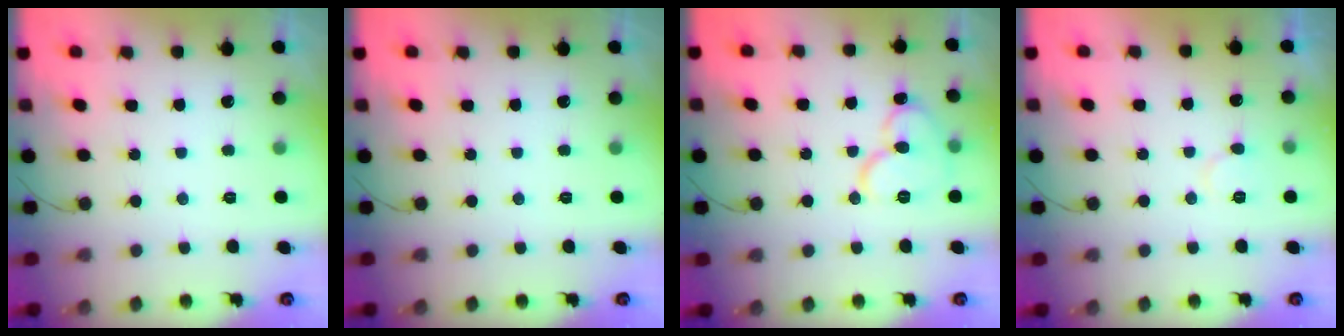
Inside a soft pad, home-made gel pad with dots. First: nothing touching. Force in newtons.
{"total": 0.0}
{"total": 11.7, "press": 11.6, "slide": 1.5}
{"total": 7.2, "press": 7.2, "slide": 0.6}